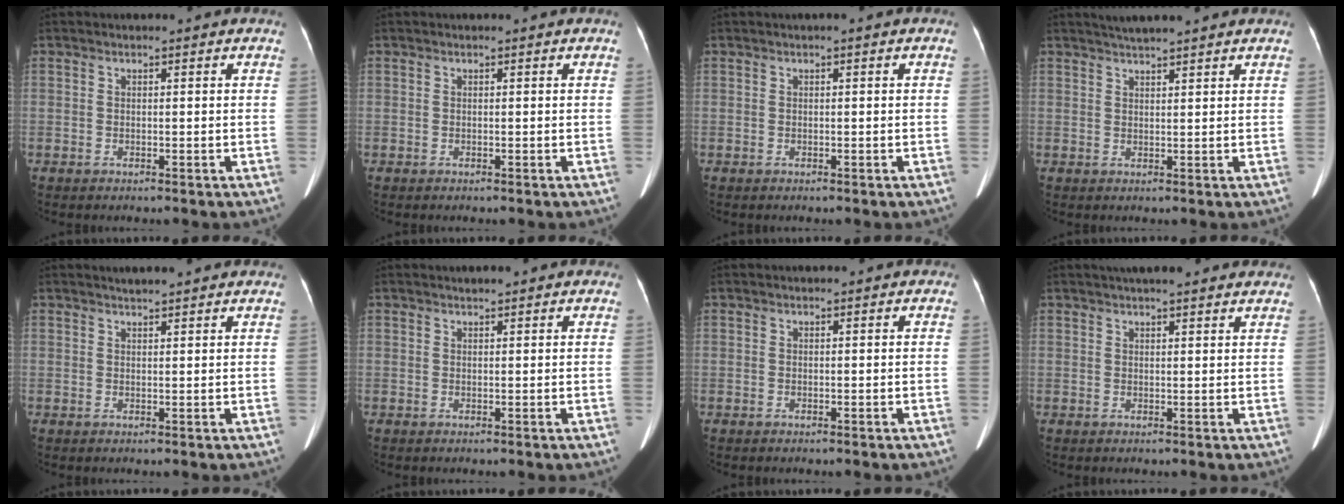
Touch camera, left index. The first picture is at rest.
{"total": 0.0}
{"total": 0.0}
{"total": 5.0, "force": [4.4, -0.1, 2.3], "torque": [-0.037, 0.025, 0.068]}
{"total": 3.3, "force": [2.9, 0.4, 1.5], "torque": [-0.019, 0.019, 0.042]}
{"total": 1.2, "force": [1.0, 0.4, 0.7], "torque": [-0.013, 0.008, 0.014]}
{"total": 0.0}
{"total": 10.9, "force": [9.3, 1.9, 5.3], "torque": [-0.065, 0.030, 0.112]}